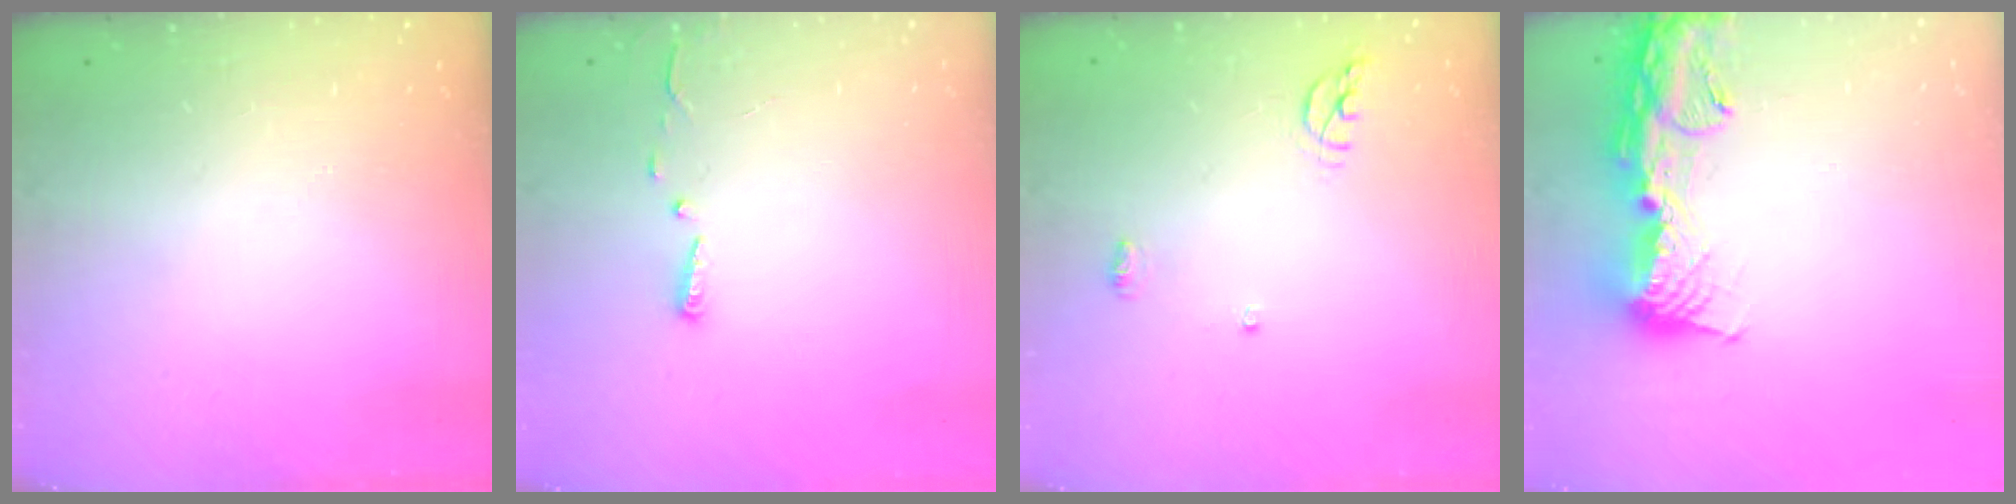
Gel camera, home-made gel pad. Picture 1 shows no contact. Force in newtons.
{"total": 3.0, "press": 2.9, "slide": 0.3}
{"total": 6.5, "press": 6.5, "slide": 0.1}
{"total": 15.6, "press": 15.5, "slide": 1.6}